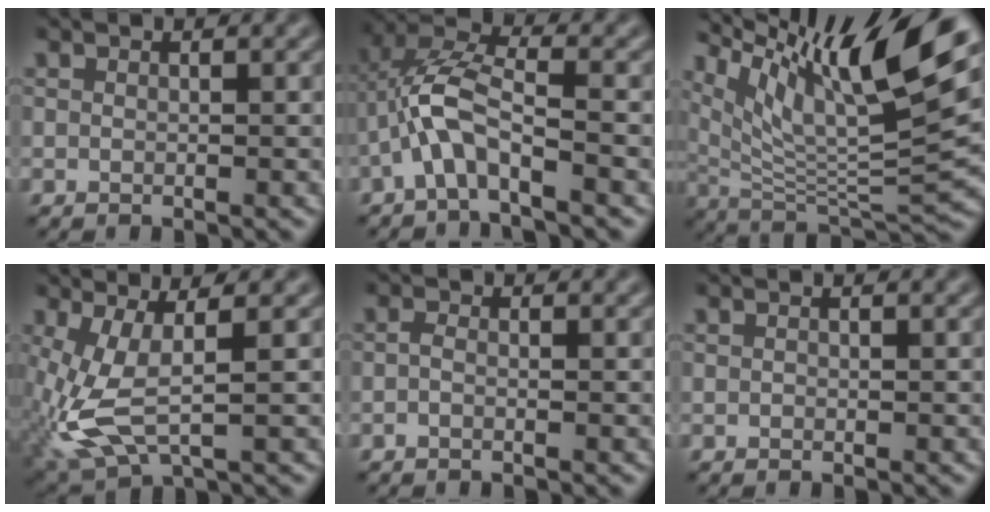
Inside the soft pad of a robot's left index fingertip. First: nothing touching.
{"total": 5.2, "force": [-2.3, 1.6, 4.4], "torque": [-0.096, 0.019, -0.050]}
{"total": 13.3, "force": [7.6, 3.0, 10.4], "torque": [-0.189, 0.011, 0.151]}
{"total": 6.2, "force": [-1.1, 2.3, 5.6], "torque": [-0.153, -0.010, -0.018]}
{"total": 0.8, "force": [-0.5, 0.3, 0.5], "torque": [-0.013, -0.002, -0.013]}
{"total": 0.0}